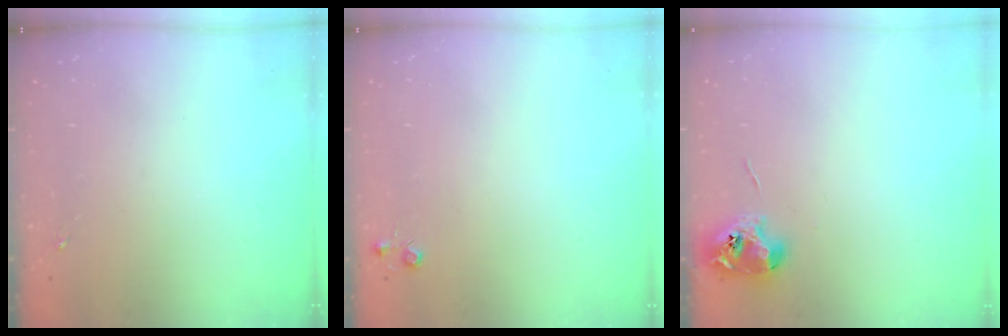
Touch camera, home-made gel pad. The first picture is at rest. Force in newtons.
{"total": 3.7, "press": 3.7, "slide": 0.5}
{"total": 8.7, "press": 8.6, "slide": 0.8}